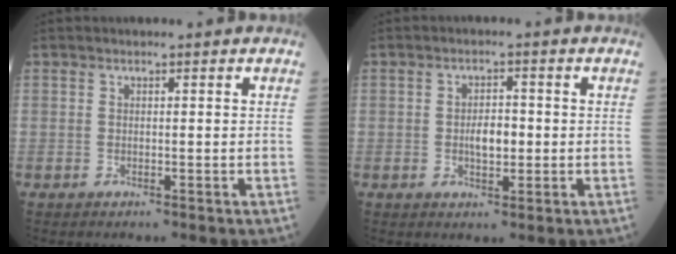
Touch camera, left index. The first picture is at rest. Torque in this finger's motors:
{"motor_torque": [0.66, 0.06, 0.11, 0.07]}